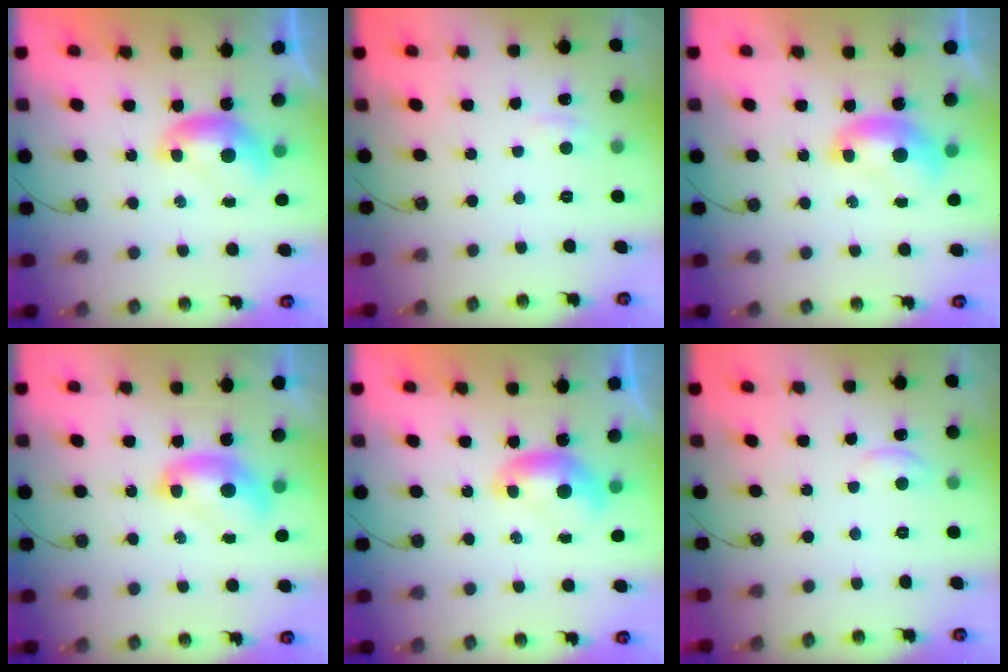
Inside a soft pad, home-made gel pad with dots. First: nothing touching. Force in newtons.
{"total": 3.0, "press": 3.0, "slide": 0.3}
{"total": 1.4, "press": 1.4, "slide": 0.1}
{"total": 2.0, "press": 2.0, "slide": 0.2}
{"total": 0.0}
{"total": 2.4, "press": 2.4, "slide": 0.3}